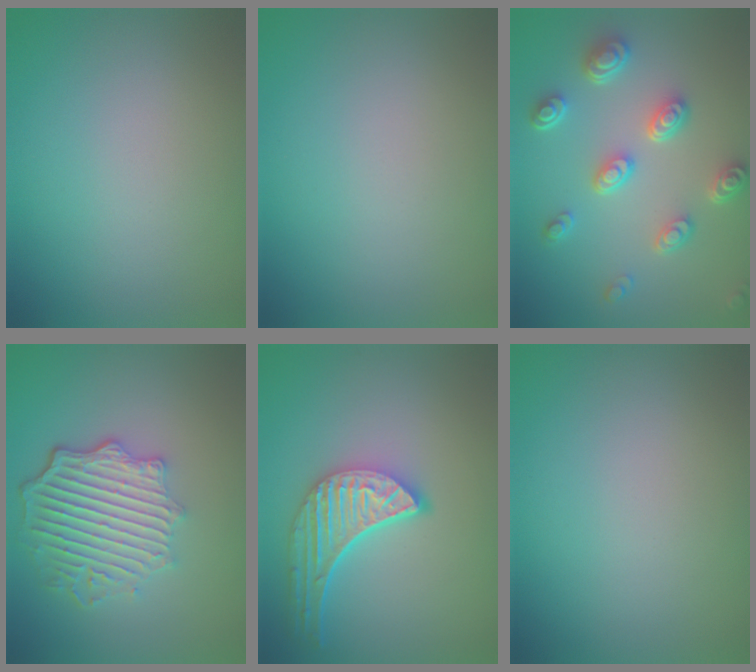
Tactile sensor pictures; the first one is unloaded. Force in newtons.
{"total": 0.0}
{"total": 4.6, "press": 3.5, "slide": 2.9}
{"total": 6.0, "press": 4.7, "slide": 3.8}
{"total": 5.3, "press": 4.1, "slide": 3.3}
{"total": 0.0}